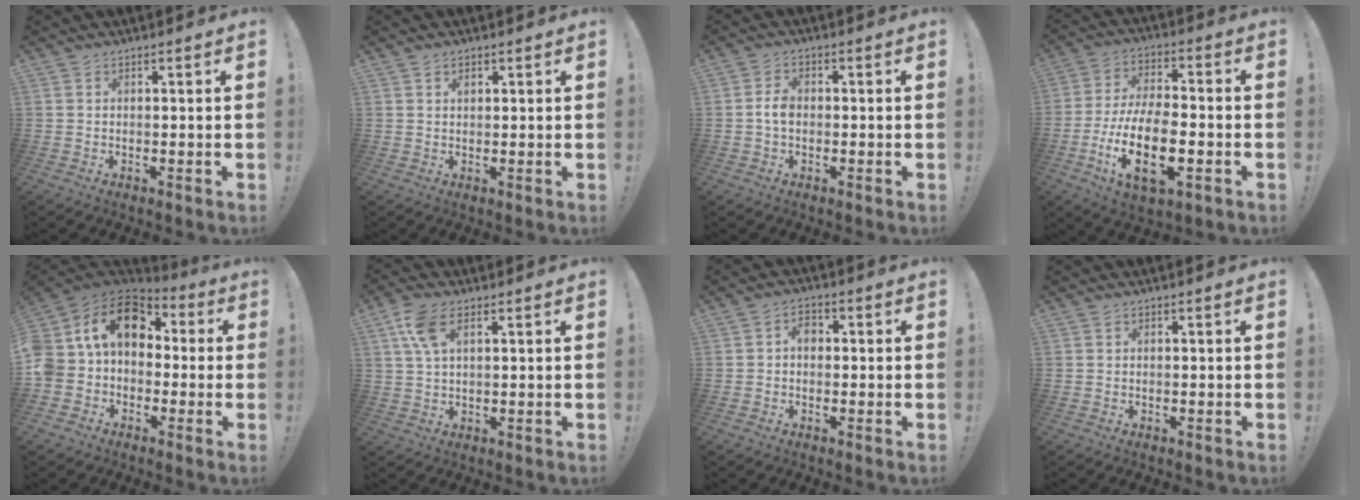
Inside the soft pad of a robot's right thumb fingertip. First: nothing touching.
{"total": 1.0, "force": [0.7, 0.7, 0.3], "torque": [0.004, -0.004, 0.011]}
{"total": 3.7, "force": [-0.6, 2.1, 2.9], "torque": [-0.052, 0.005, -0.013]}
{"total": 17.9, "force": [-5.9, 7.6, 15.2], "torque": [-0.292, 0.009, -0.098]}
{"total": 15.3, "force": [3.3, 11.2, 9.8], "torque": [-0.175, 0.005, 0.057]}
{"total": 7.5, "force": [3.2, 3.3, 5.9], "torque": [-0.118, -0.001, 0.060]}
{"total": 3.8, "force": [0.1, 2.6, 2.8], "torque": [-0.050, 0.010, 0.000]}
{"total": 0.0}